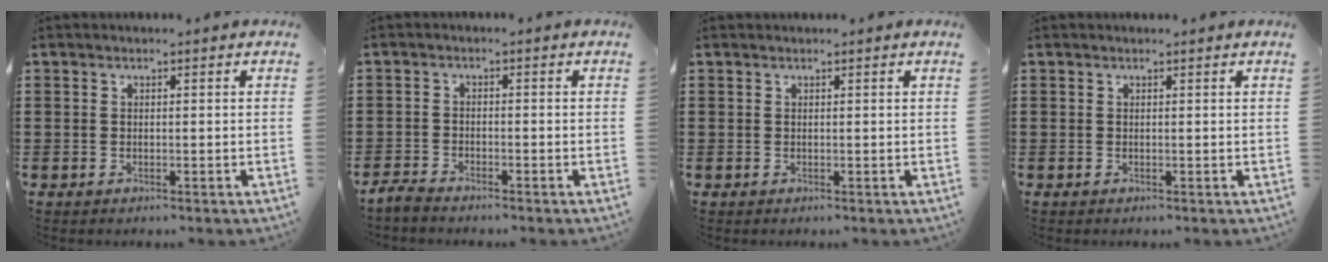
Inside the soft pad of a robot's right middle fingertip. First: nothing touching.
{"total": 1.9, "force": [-1.9, 0.1, 0.4], "torque": [-0.018, -0.001, -0.040]}
{"total": 0.0}
{"total": 0.0}